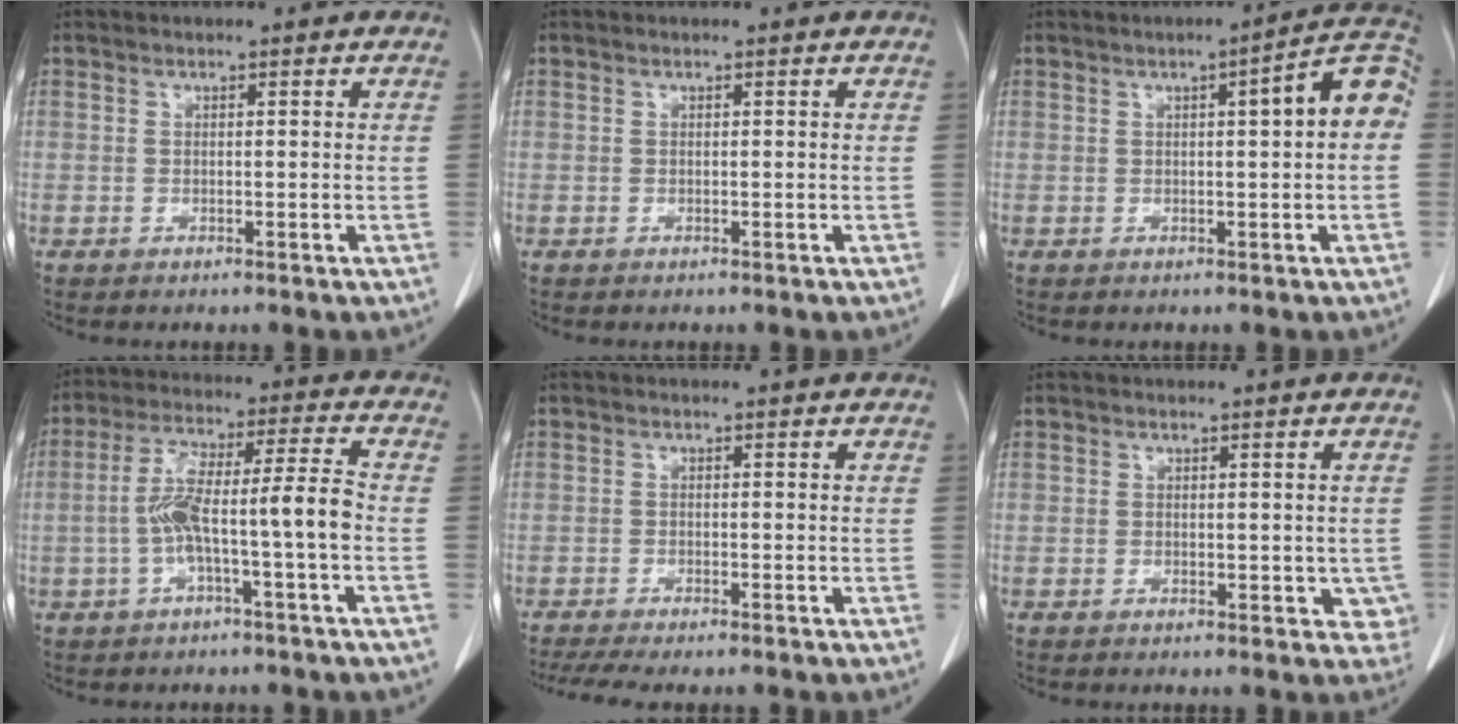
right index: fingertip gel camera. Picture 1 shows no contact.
{"total": 0.0}
{"total": 7.3, "force": [0.9, 0.8, 7.2], "torque": [-0.092, 0.021, 0.006]}
{"total": 10.0, "force": [-2.2, 0.1, 9.7], "torque": [-0.184, 0.031, -0.039]}
{"total": 5.3, "force": [-4.4, 0.4, 2.9], "torque": [-0.042, -0.011, -0.071]}
{"total": 3.2, "force": [-0.1, 2.4, 2.1], "torque": [0.000, 0.003, 0.002]}